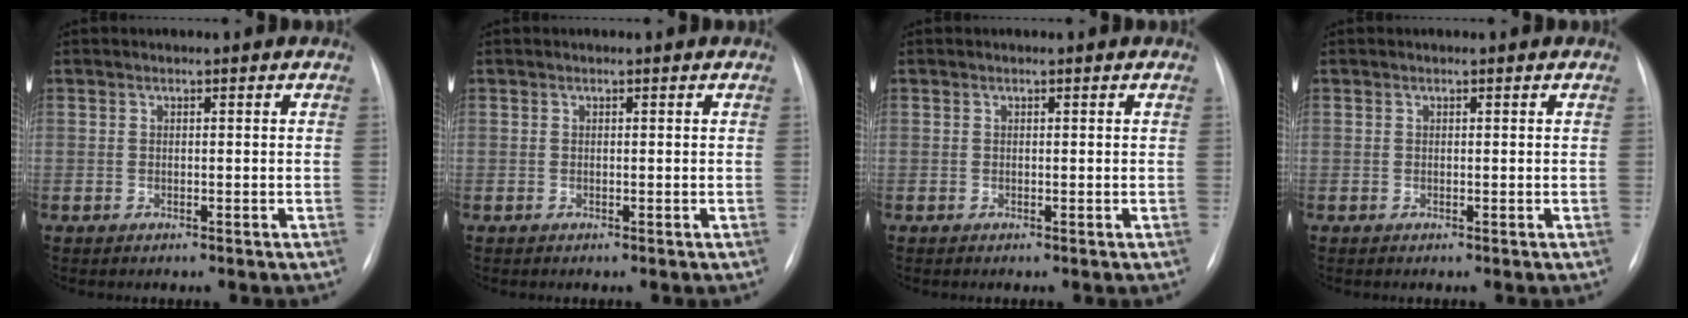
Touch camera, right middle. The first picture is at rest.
{"total": 0.0}
{"total": 0.0}
{"total": 0.0}